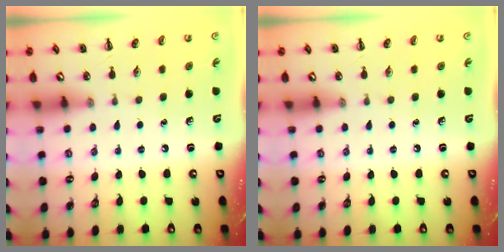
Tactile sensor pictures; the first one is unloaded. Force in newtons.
{"total": 0.0}